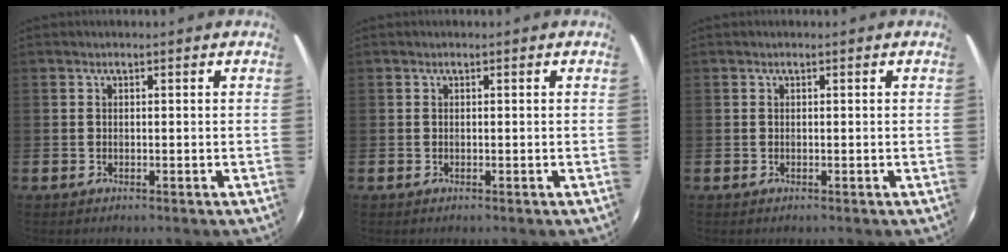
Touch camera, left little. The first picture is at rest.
{"total": 0.0}
{"total": 0.0}